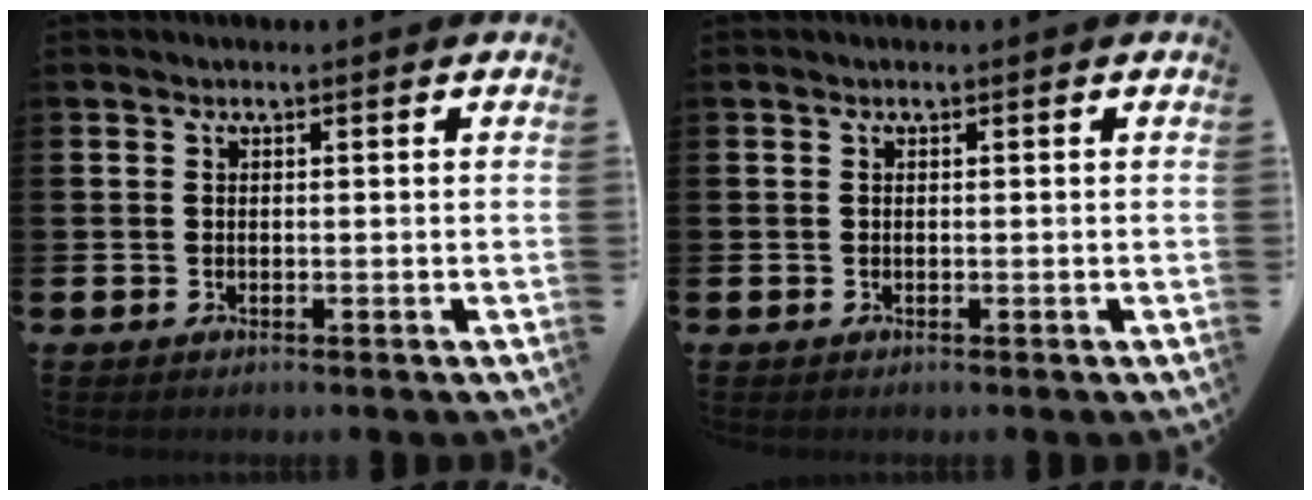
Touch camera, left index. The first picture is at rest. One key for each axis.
{"total": 0.0}